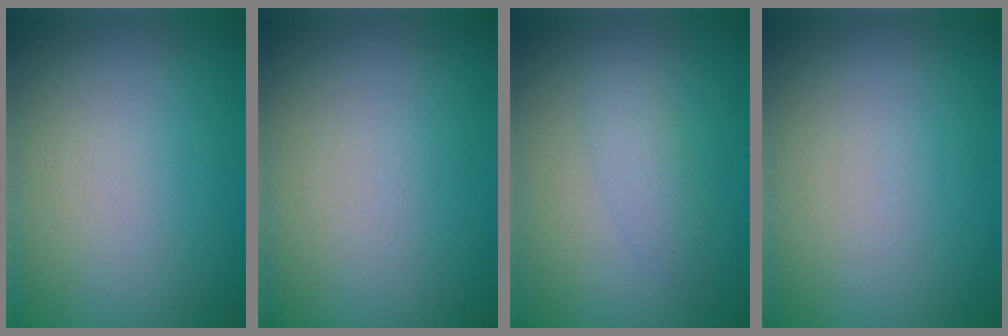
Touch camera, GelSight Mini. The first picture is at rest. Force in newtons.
{"total": 0.0}
{"total": 1.9, "press": 1.9, "slide": 0.1}
{"total": 0.0}